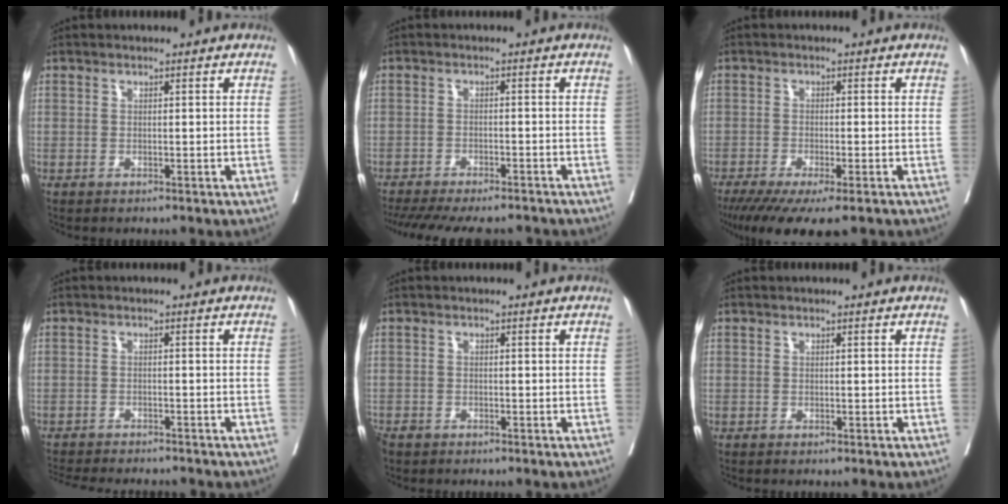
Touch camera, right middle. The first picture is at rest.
{"total": 15.4, "force": [-13.4, 3.9, 6.5], "torque": [-0.152, -0.020, -0.182]}
{"total": 10.0, "force": [-7.2, 1.7, 6.7], "torque": [-0.094, -0.020, -0.114]}
{"total": 11.7, "force": [-10.7, 2.0, 4.2], "torque": [-0.069, -0.011, -0.144]}
{"total": 1.7, "force": [-1.4, 0.9, 0.5], "torque": [-0.012, -0.001, -0.025]}
{"total": 0.0}